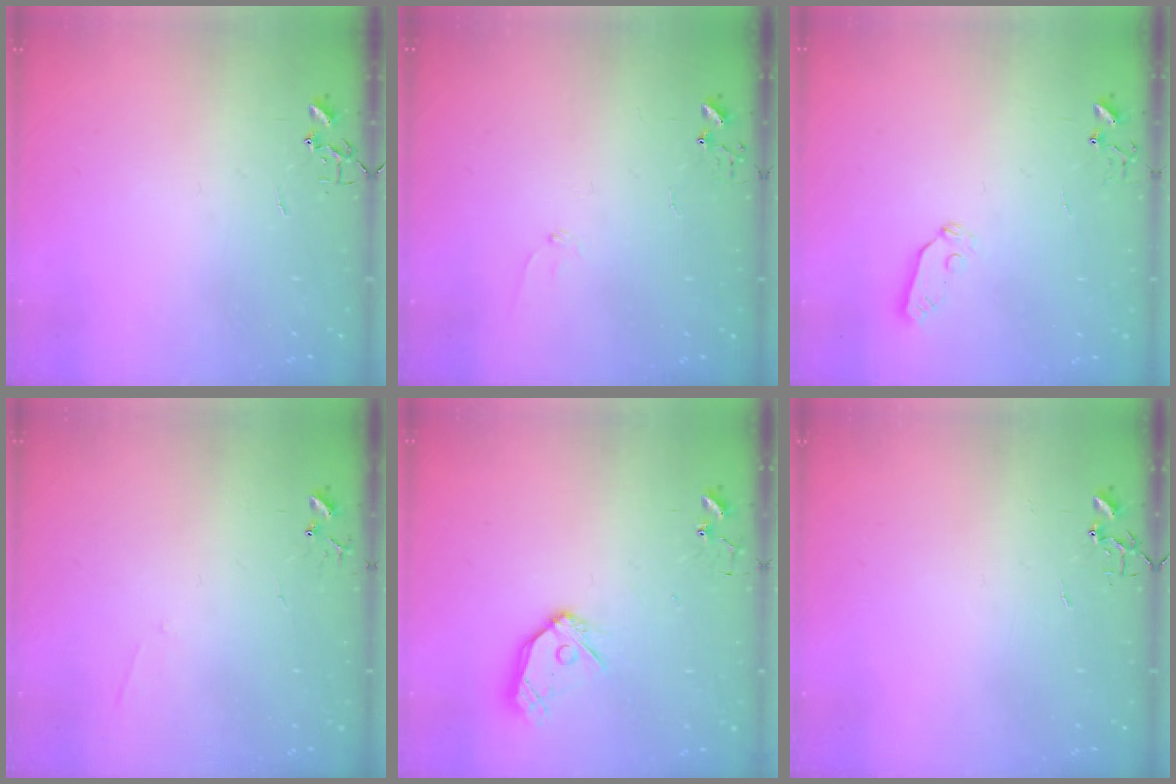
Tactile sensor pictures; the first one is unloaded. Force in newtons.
{"total": 5.5, "press": 5.5, "slide": 0.6}
{"total": 3.9, "press": 3.9, "slide": 0.6}
{"total": 3.8, "press": 3.7, "slide": 0.6}
{"total": 12.1, "press": 12.0, "slide": 1.3}
{"total": 0.0}